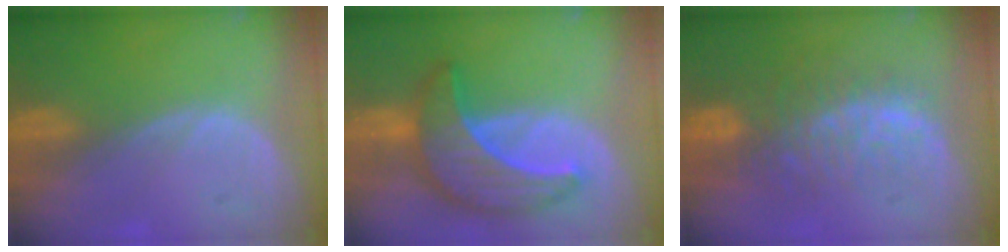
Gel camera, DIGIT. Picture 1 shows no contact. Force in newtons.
{"total": 10.0, "press": 10.0, "slide": 0.7}
{"total": 9.7, "press": 8.5, "slide": 4.7}